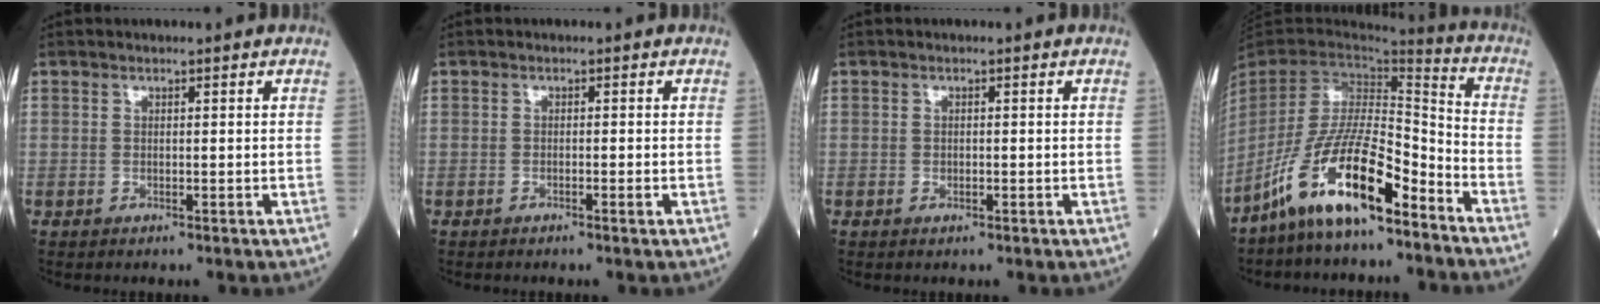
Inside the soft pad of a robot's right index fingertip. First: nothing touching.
{"total": 0.8, "force": [-0.6, -0.1, 0.6], "torque": [-0.011, 0.001, -0.008]}
{"total": 0.7, "force": [-0.4, 0.4, 0.4], "torque": [-0.006, 0.001, -0.006]}
{"total": 15.3, "force": [-10.3, 3.0, 10.9], "torque": [-0.215, 0.001, -0.191]}